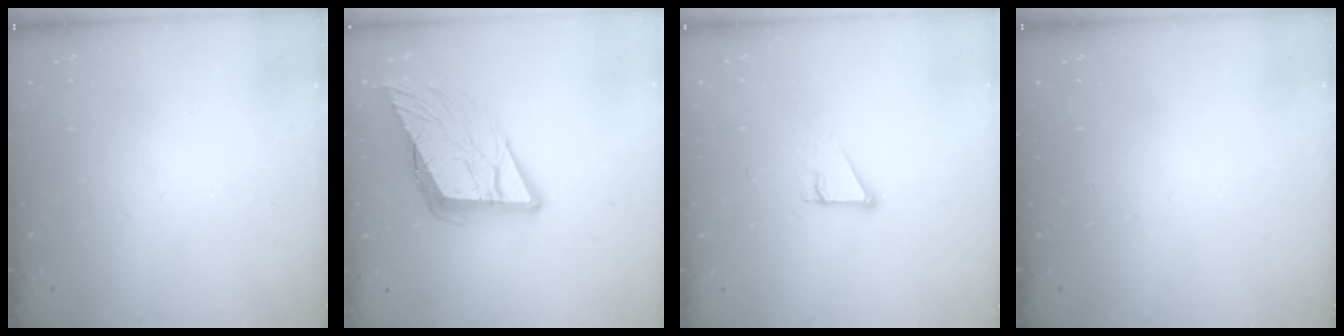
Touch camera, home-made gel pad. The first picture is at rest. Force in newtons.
{"total": 13.2, "press": 13.0, "slide": 2.6}
{"total": 3.7, "press": 3.7, "slide": 0.2}
{"total": 0.0}